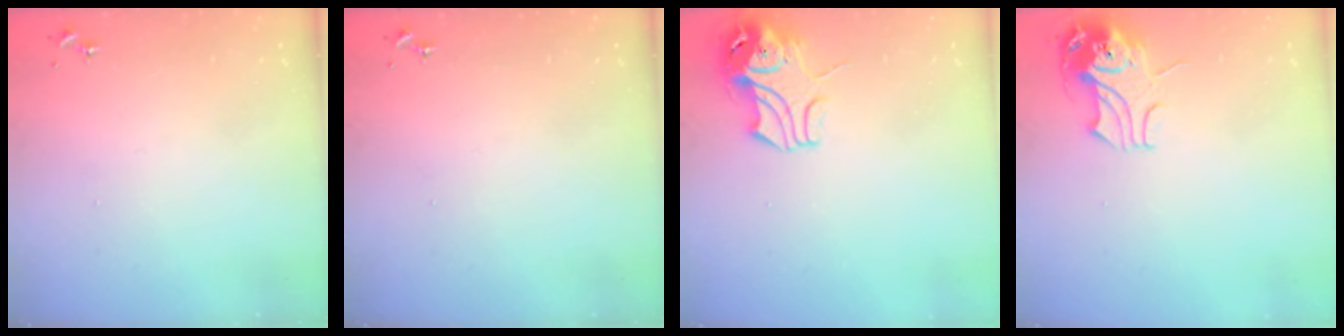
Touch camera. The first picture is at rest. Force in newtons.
{"total": 0.0}
{"total": 9.1, "press": 9.0, "slide": 1.4}
{"total": 11.0, "press": 10.9, "slide": 1.5}